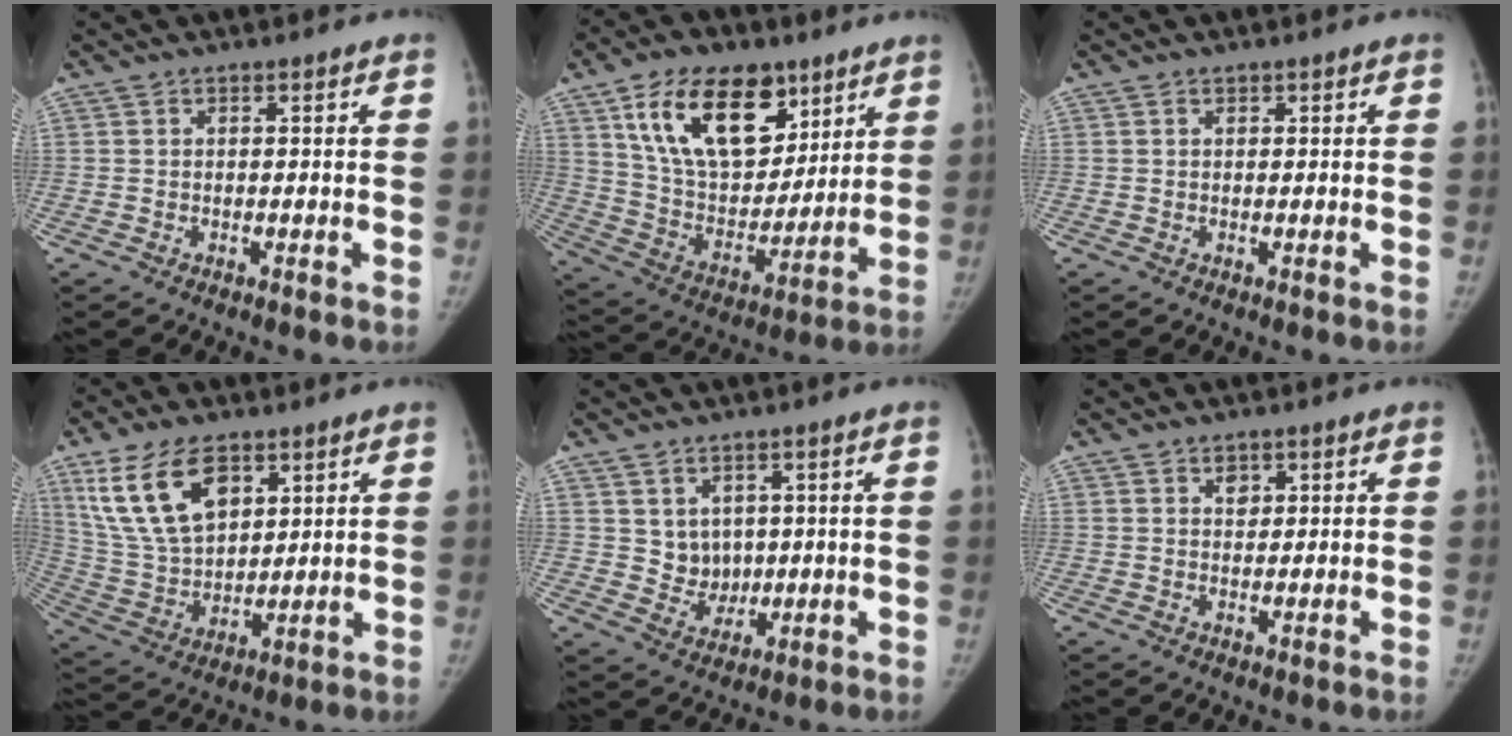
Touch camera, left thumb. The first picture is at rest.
{"total": 22.3, "force": [11.4, 13.1, 13.9], "torque": [-0.194, -0.042, 0.205]}
{"total": 0.6, "force": [0.3, 0.5, 0.1], "torque": [0.005, 0.000, 0.003]}
{"total": 16.6, "force": [8.3, 9.3, 10.9], "torque": [-0.184, -0.030, 0.173]}
{"total": 5.8, "force": [1.6, 5.0, 2.4], "torque": [-0.010, -0.014, 0.040]}
{"total": 2.2, "force": [1.2, 1.6, 1.0], "torque": [-0.004, -0.006, 0.019]}